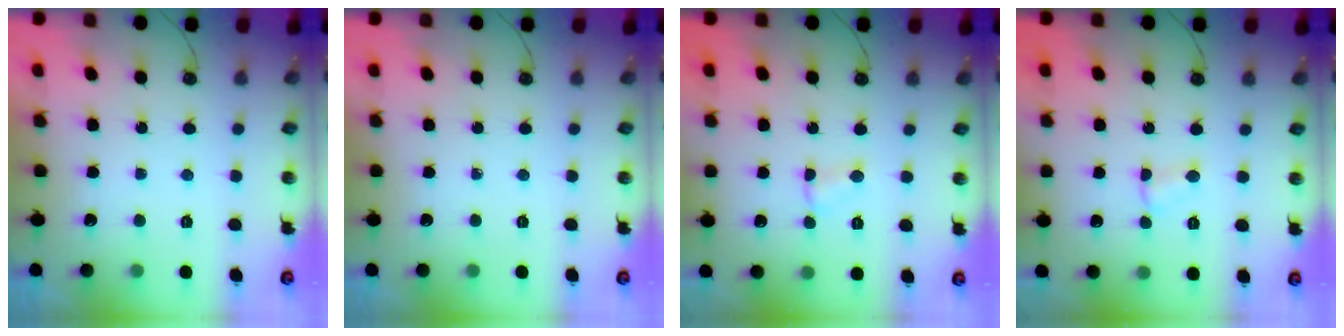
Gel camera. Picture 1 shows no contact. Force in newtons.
{"total": 0.0}
{"total": 3.6, "press": 3.5, "slide": 0.3}
{"total": 3.6, "press": 3.5, "slide": 0.3}